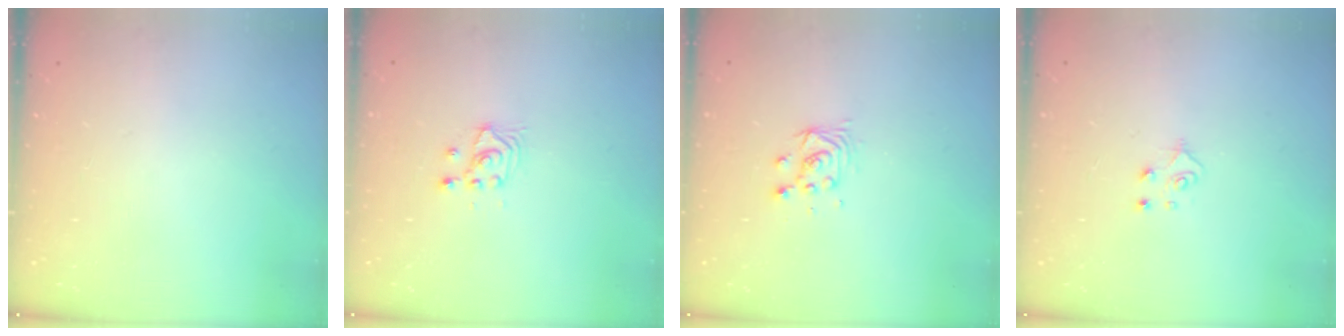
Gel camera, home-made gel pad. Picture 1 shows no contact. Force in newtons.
{"total": 3.8, "press": 3.8, "slide": 0.4}
{"total": 4.1, "press": 4.1, "slide": 0.3}
{"total": 4.9, "press": 4.8, "slide": 0.5}